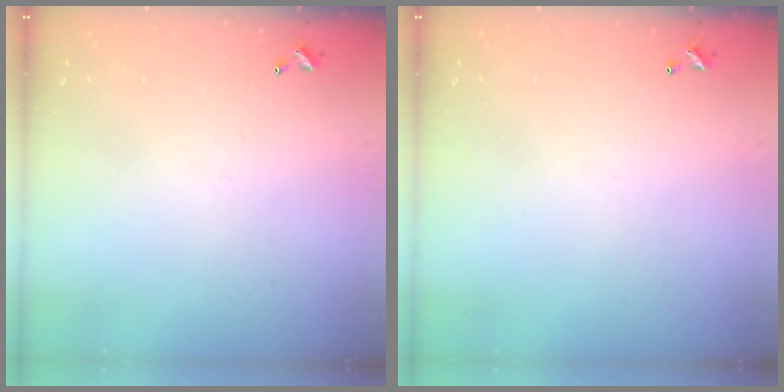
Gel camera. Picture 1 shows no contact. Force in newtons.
{"total": 0.0}